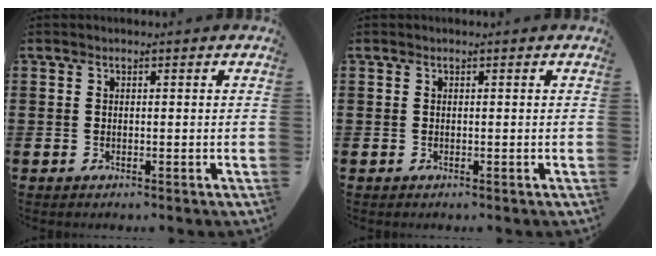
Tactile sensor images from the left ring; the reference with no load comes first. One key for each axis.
{"total": 0.0}